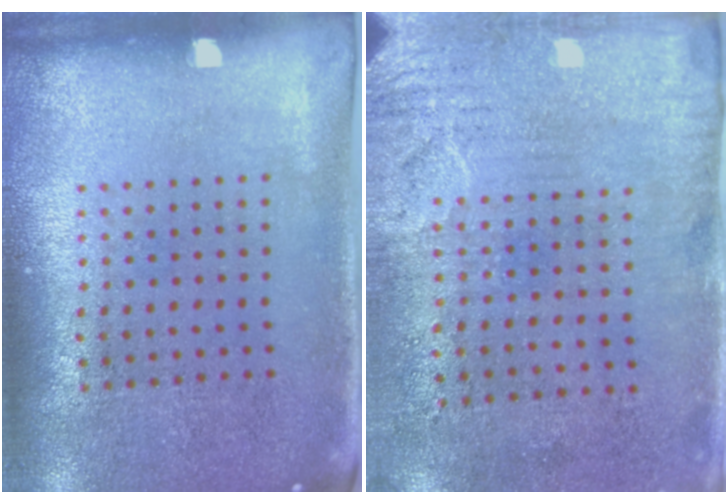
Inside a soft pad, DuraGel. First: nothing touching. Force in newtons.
{"total": 3.3, "press": 2.7, "slide": 2.0}